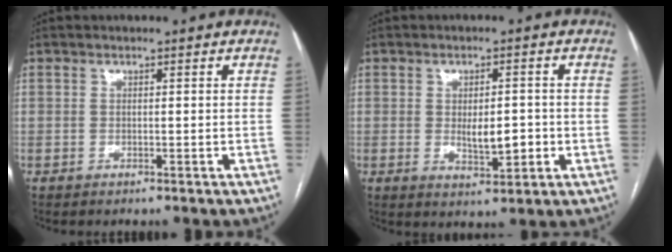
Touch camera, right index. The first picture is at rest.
{"total": 5.3, "force": [-0.6, 2.0, 4.9], "torque": [-0.077, -0.006, -0.003]}